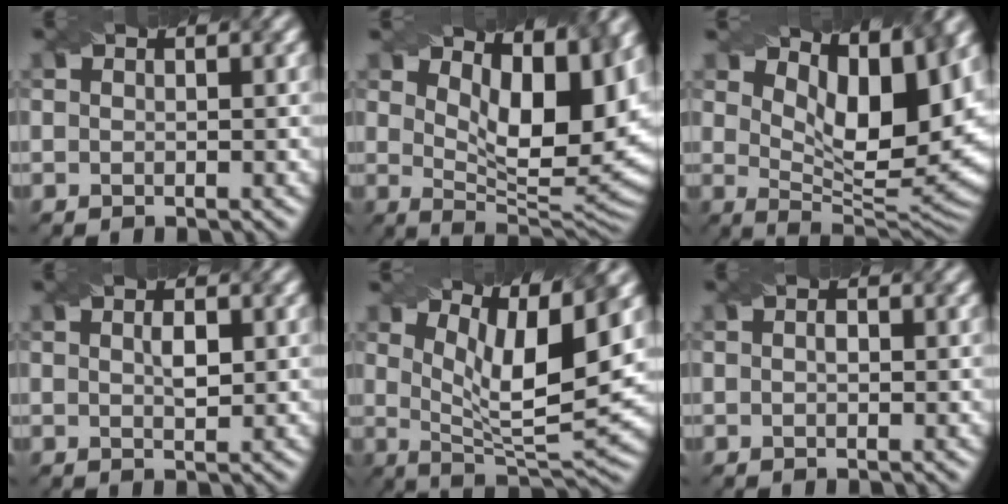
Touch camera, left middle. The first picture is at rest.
{"total": 10.6, "force": [4.7, 4.1, 8.5], "torque": [-0.127, -0.003, 0.078]}
{"total": 10.6, "force": [5.0, 3.9, 8.4], "torque": [-0.139, -0.003, 0.089]}
{"total": 1.5, "force": [0.5, 0.5, 1.3], "torque": [-0.025, 0.002, 0.012]}
{"total": 8.8, "force": [3.9, 2.2, 7.5], "torque": [-0.129, -0.002, 0.072]}
{"total": 0.8, "force": [0.0, 0.5, 0.6], "torque": [-0.011, 0.000, -0.001]}